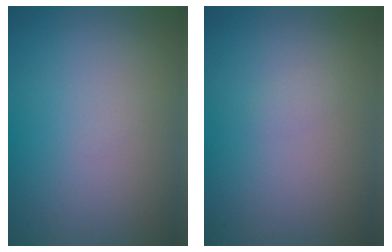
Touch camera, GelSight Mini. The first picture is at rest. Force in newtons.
{"total": 0.6, "press": 0.6, "slide": 0.0}